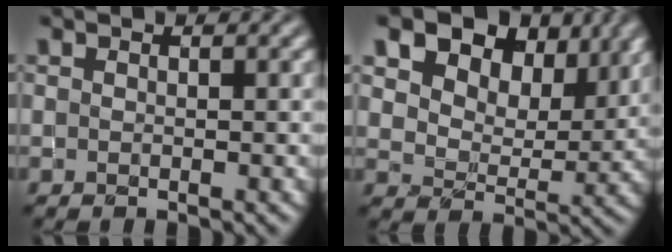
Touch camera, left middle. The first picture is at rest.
{"total": 11.9, "force": [7.4, 6.9, 6.3], "torque": [-0.116, 0.008, 0.120]}